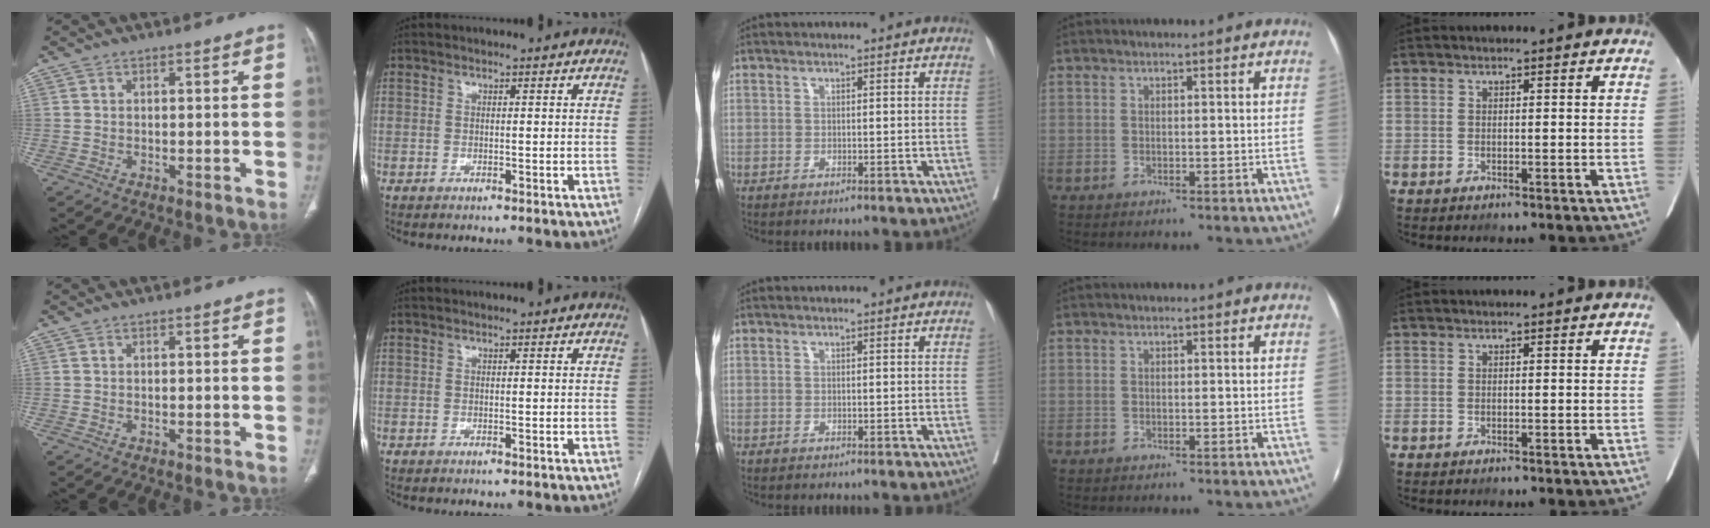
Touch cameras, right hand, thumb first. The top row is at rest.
{}